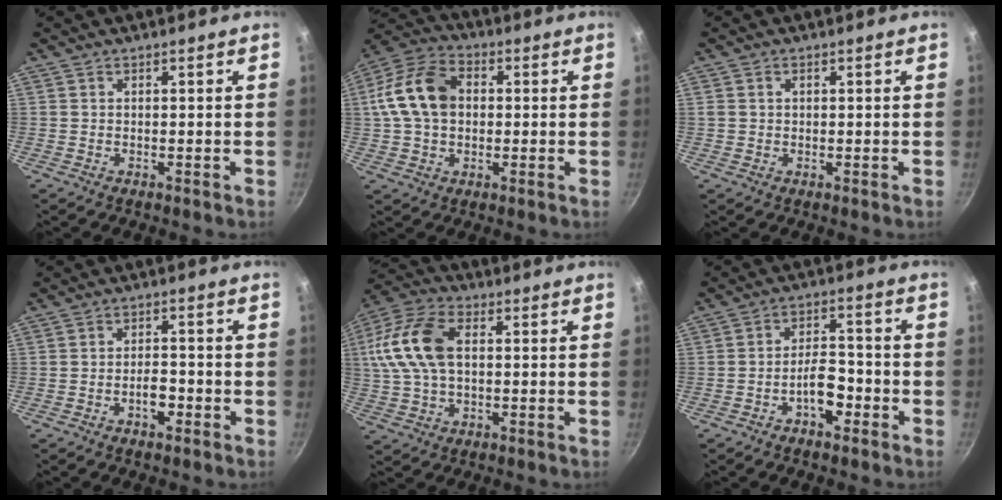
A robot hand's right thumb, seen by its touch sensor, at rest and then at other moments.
{"total": 13.6, "force": [1.3, 9.7, 9.5], "torque": [-0.160, 0.024, 0.008]}
{"total": 1.3, "force": [0.4, 1.1, 0.6], "torque": [-0.007, 0.006, 0.007]}
{"total": 3.8, "force": [-1.8, 2.0, 2.8], "torque": [-0.029, 0.020, -0.028]}
{"total": 15.3, "force": [2.0, 9.4, 11.9], "torque": [-0.235, 0.023, 0.026]}
{"total": 6.5, "force": [-3.1, 3.3, 4.6], "torque": [-0.054, 0.034, -0.052]}